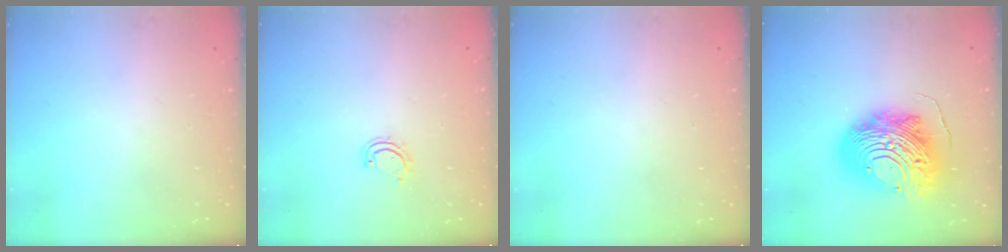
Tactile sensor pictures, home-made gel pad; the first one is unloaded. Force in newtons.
{"total": 4.7, "press": 4.4, "slide": 1.6}
{"total": 0.0}
{"total": 20.1, "press": 20.0, "slide": 2.0}